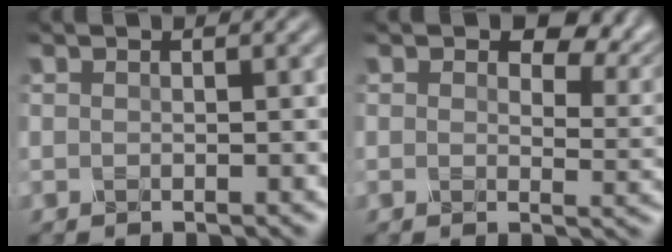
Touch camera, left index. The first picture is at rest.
{"total": 5.7, "force": [2.9, 3.2, 3.7], "torque": [-0.046, -0.008, 0.032]}